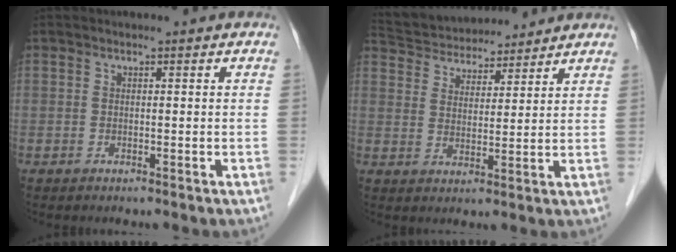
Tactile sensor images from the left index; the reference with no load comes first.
{"total": 14.1, "force": [12.9, 4.0, 3.8], "torque": [-0.074, 0.032, 0.214]}